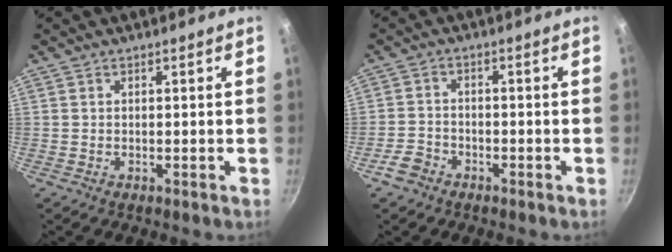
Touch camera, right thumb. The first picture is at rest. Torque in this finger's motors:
{"motor_torque": [0.23, -0.23, -0.21, 0.05, 0.02]}